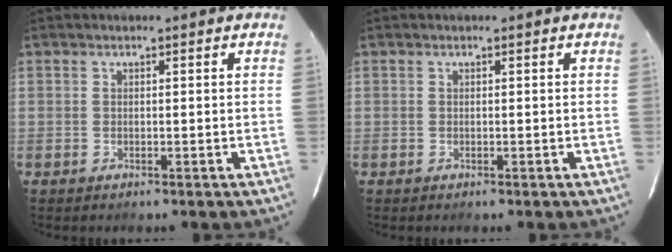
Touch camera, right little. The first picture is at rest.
{"total": 0.0}